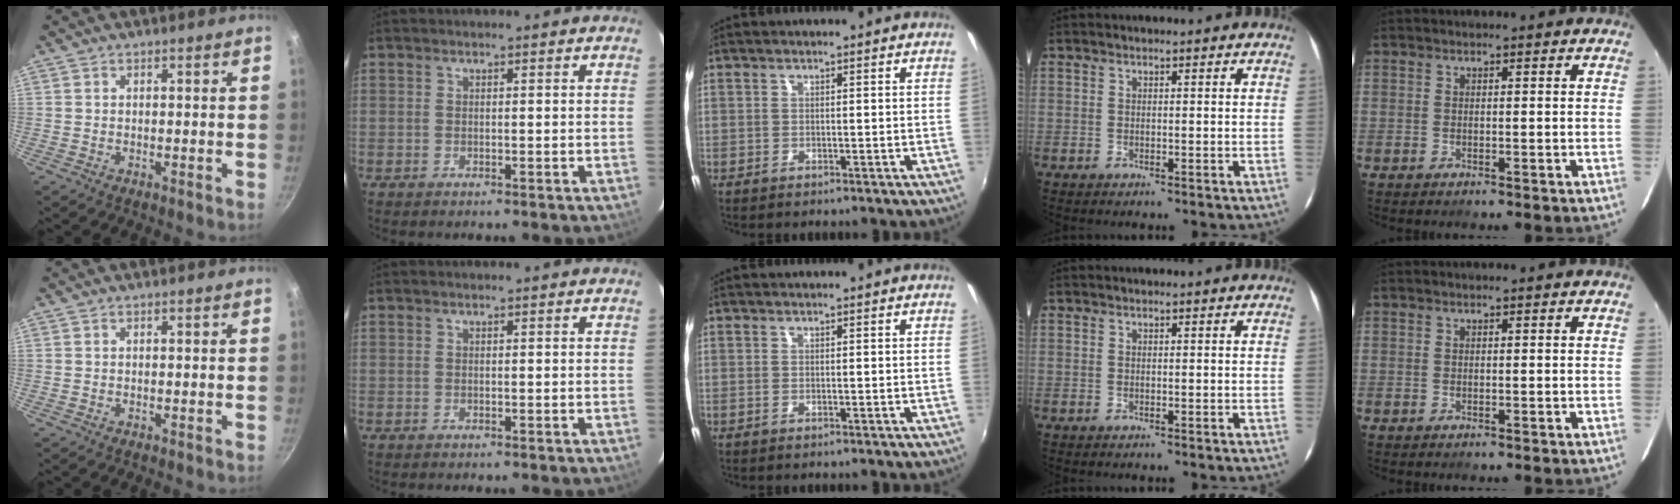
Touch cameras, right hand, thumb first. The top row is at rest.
{}